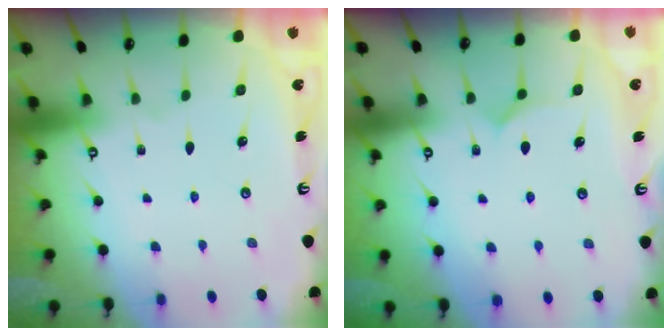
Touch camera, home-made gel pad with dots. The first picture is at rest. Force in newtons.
{"total": 5.7, "press": 5.7, "slide": 0.4}